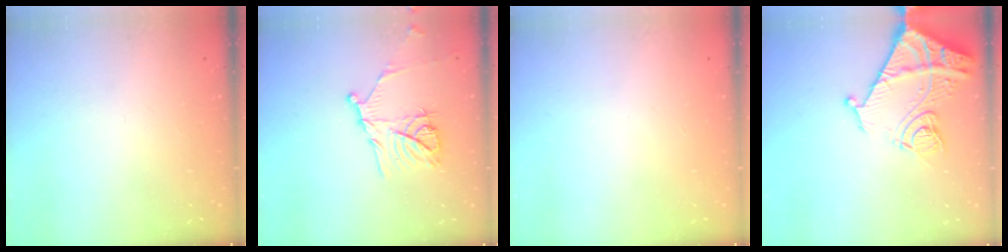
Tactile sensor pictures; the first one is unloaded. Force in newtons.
{"total": 13.8, "press": 13.7, "slide": 0.8}
{"total": 0.0}
{"total": 17.2, "press": 17.1, "slide": 2.0}